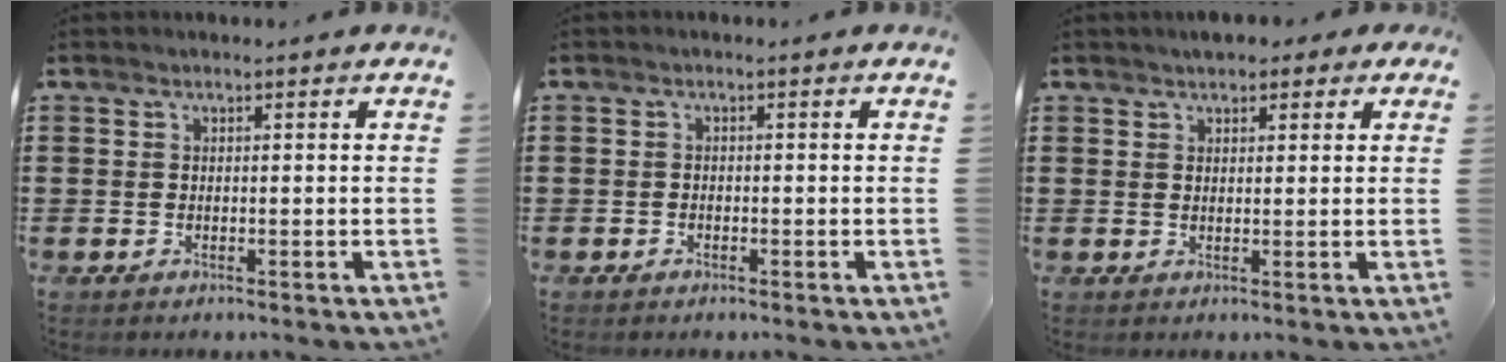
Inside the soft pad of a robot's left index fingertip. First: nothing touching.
{"total": 0.9, "force": [-0.8, 0.3, 0.0], "torque": [-0.004, 0.001, -0.017]}
{"total": 2.1, "force": [1.6, 1.1, 0.8], "torque": [-0.013, 0.005, 0.027]}